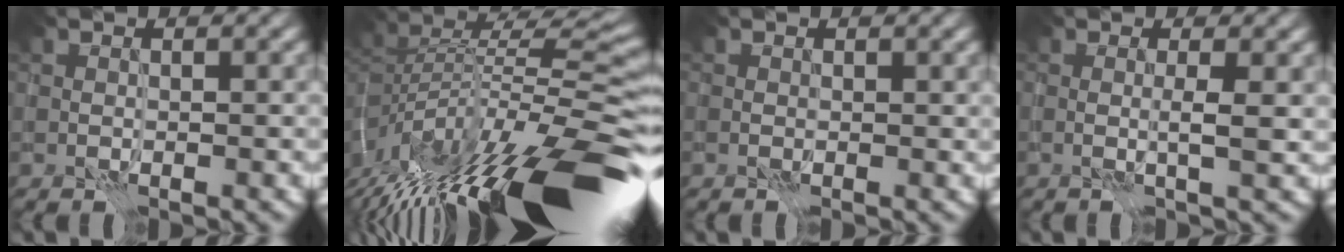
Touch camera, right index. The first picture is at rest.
{"total": 15.1, "force": [-8.2, 4.3, 11.9], "torque": [-0.212, 0.009, -0.137]}
{"total": 0.0}
{"total": 1.5, "force": [0.1, 0.0, 1.4], "torque": [-0.027, 0.002, 0.002]}